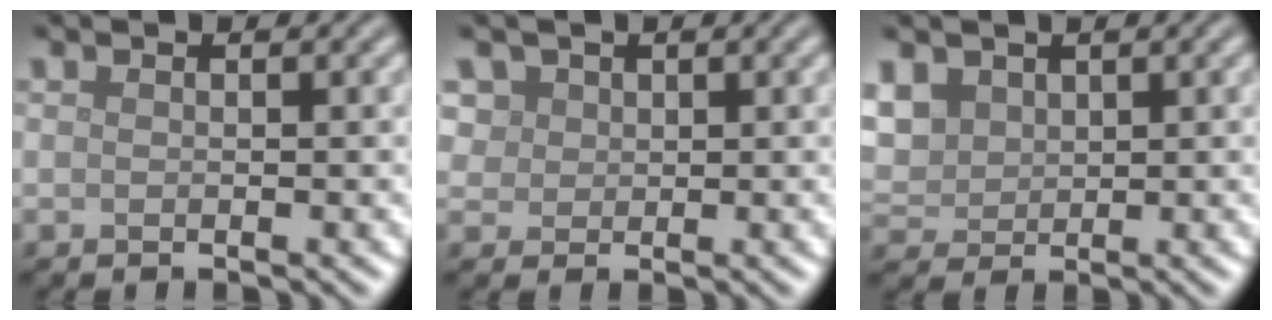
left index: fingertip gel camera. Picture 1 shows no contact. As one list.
[{"total": 3.6, "force": [1.9, 2.7, 1.3], "torque": [-0.036, 0.006, 0.036]}, {"total": 3.7, "force": [1.7, 2.8, 1.7], "torque": [-0.057, 0.002, 0.039]}]